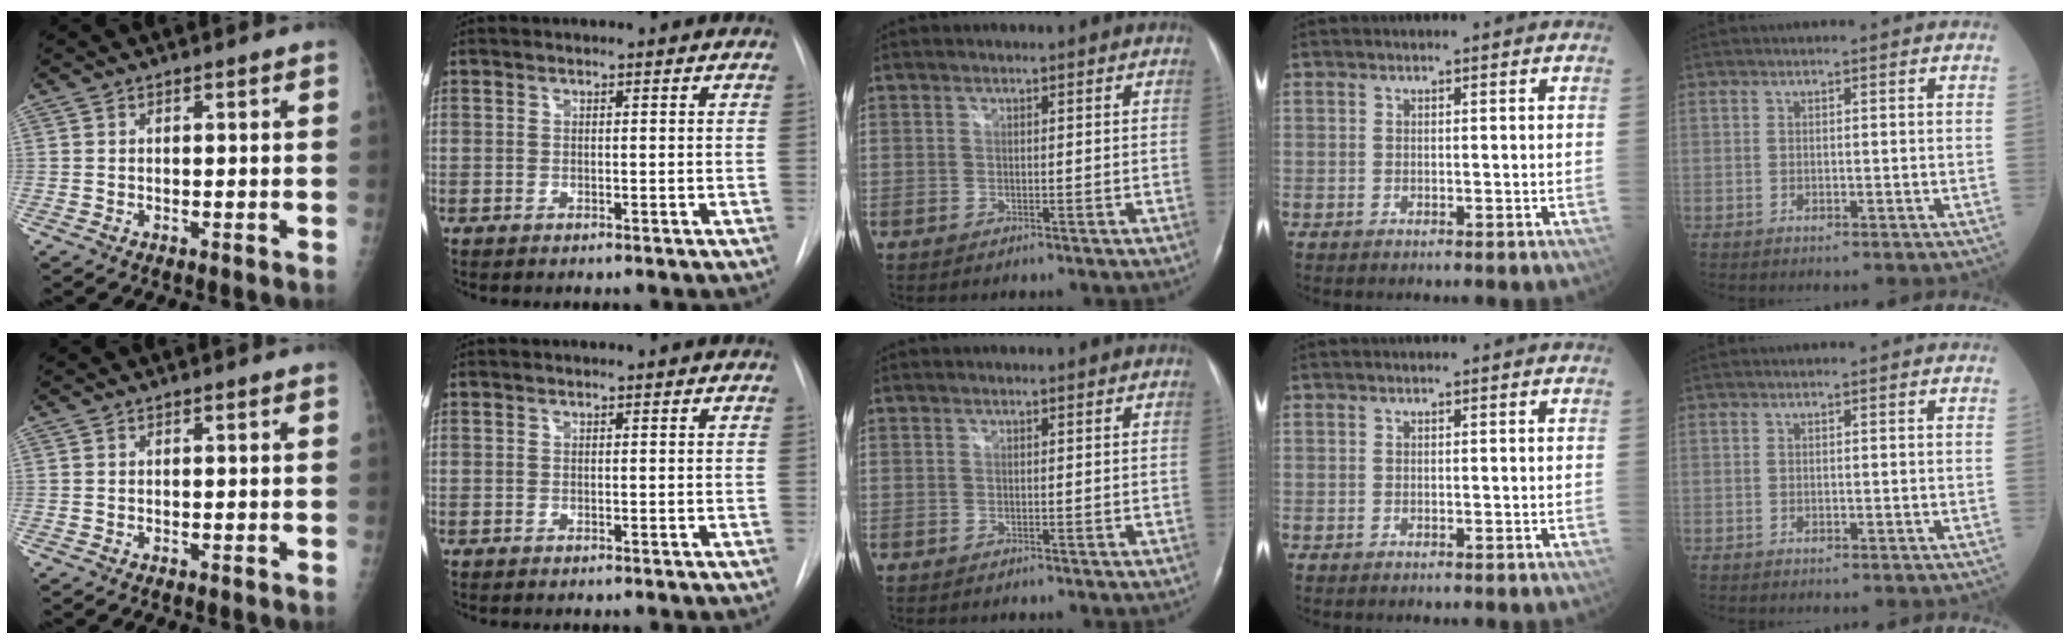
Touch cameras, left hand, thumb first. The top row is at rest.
{}